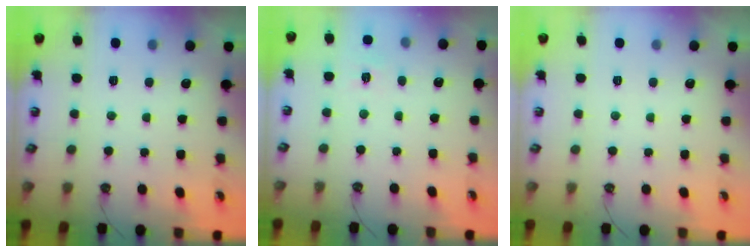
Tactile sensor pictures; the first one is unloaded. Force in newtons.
{"total": 4.4, "press": 4.3, "slide": 0.6}
{"total": 0.0}